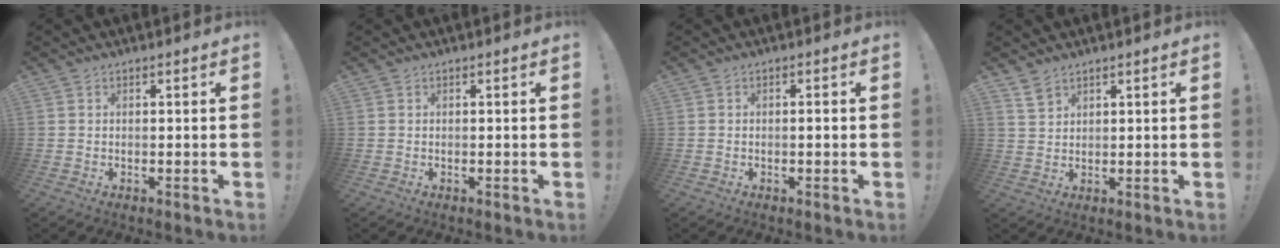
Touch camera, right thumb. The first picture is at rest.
{"total": 0.0}
{"total": 0.9, "force": [-0.5, 0.2, 0.8], "torque": [-0.011, 0.000, -0.009]}
{"total": 3.8, "force": [2.9, 2.0, 1.4], "torque": [-0.024, -0.016, 0.056]}